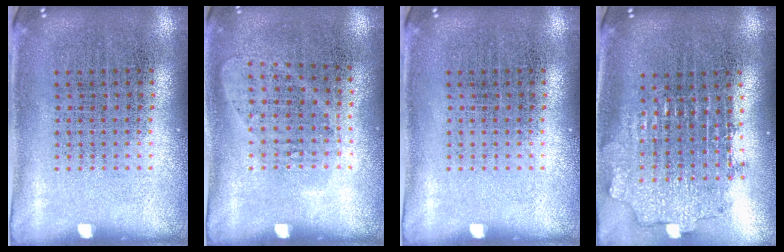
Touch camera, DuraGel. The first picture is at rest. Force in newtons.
{"total": 0.9, "press": 0.8, "slide": 0.4}
{"total": 0.0}
{"total": 2.0, "press": 1.5, "slide": 1.3}